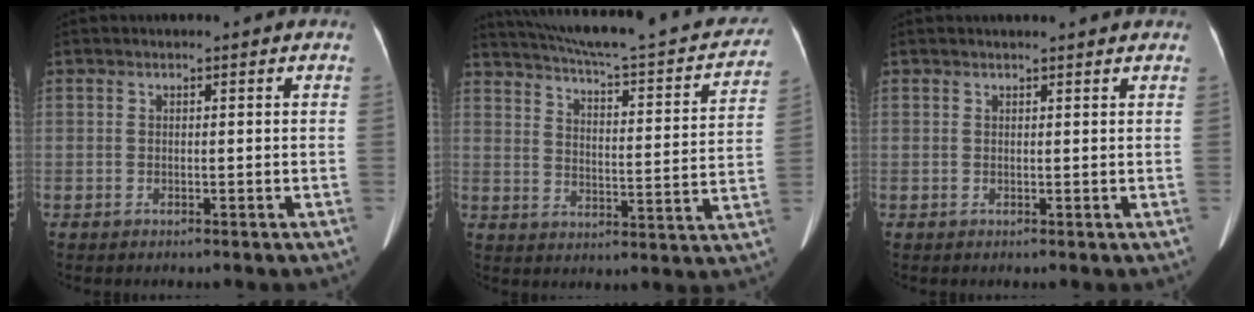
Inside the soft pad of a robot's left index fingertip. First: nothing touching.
{"total": 25.9, "force": [22.7, 4.2, 11.7], "torque": [-0.181, -0.023, 0.288]}
{"total": 3.8, "force": [3.6, 0.2, 1.3], "torque": [-0.018, 0.013, 0.039]}